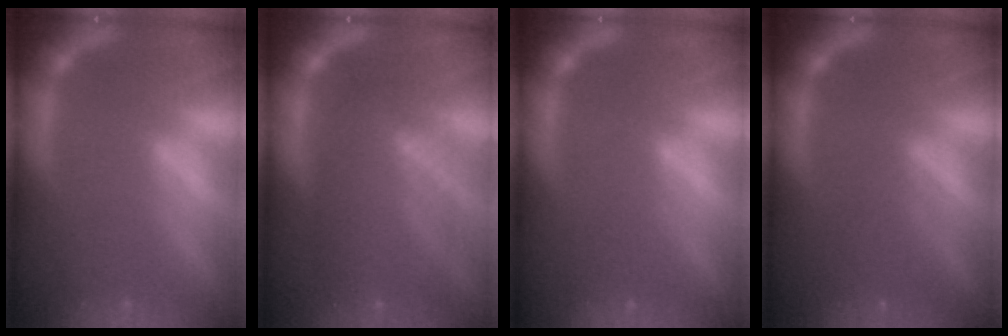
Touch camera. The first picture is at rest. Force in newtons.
{"total": 8.0}
{"total": 1.5}
{"total": 2.5}